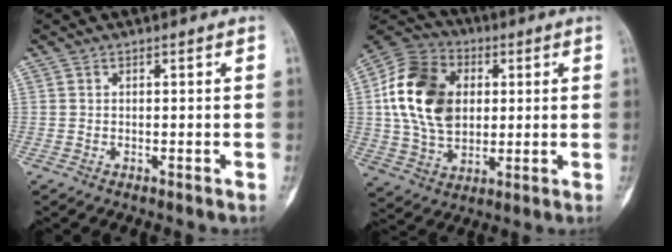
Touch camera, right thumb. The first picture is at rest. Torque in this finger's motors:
{"motor_torque": [1.61, 1.65, 0.84, -0.63, 0.44]}